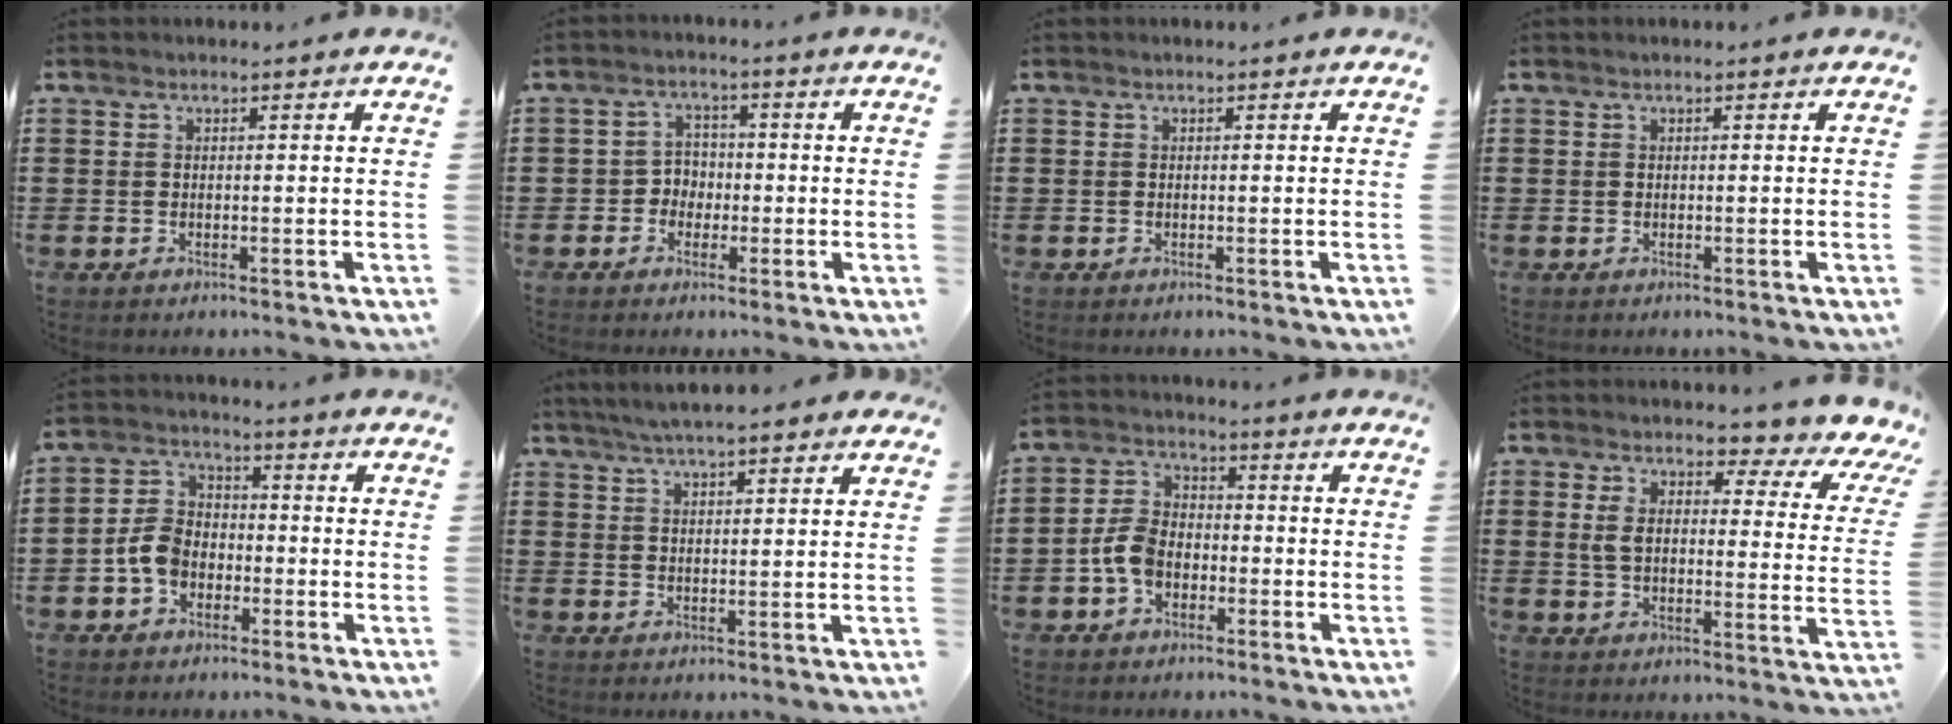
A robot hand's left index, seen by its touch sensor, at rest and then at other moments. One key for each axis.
{"total": 3.3, "fx": -1.3, "fy": 2.9, "fz": 0.9, "tx": -0.029, "ty": 0.009, "tz": -0.031}
{"total": 0.0}
{"total": 0.0}
{"total": 5.9, "fx": -2.1, "fy": 4.5, "fz": 3.3, "tx": -0.083, "ty": 0.011, "tz": -0.045}
{"total": 4.3, "fx": 3.8, "fy": 0.3, "fz": 1.8, "tx": -0.045, "ty": -0.003, "tz": 0.069}
{"total": 5.8, "fx": -2.0, "fy": 4.0, "fz": 3.7, "tx": -0.101, "ty": 0.003, "tz": -0.045}
{"total": 6.0, "fx": 3.7, "fy": 2.2, "fz": 4.1, "tx": -0.086, "ty": -0.025, "tz": 0.055}